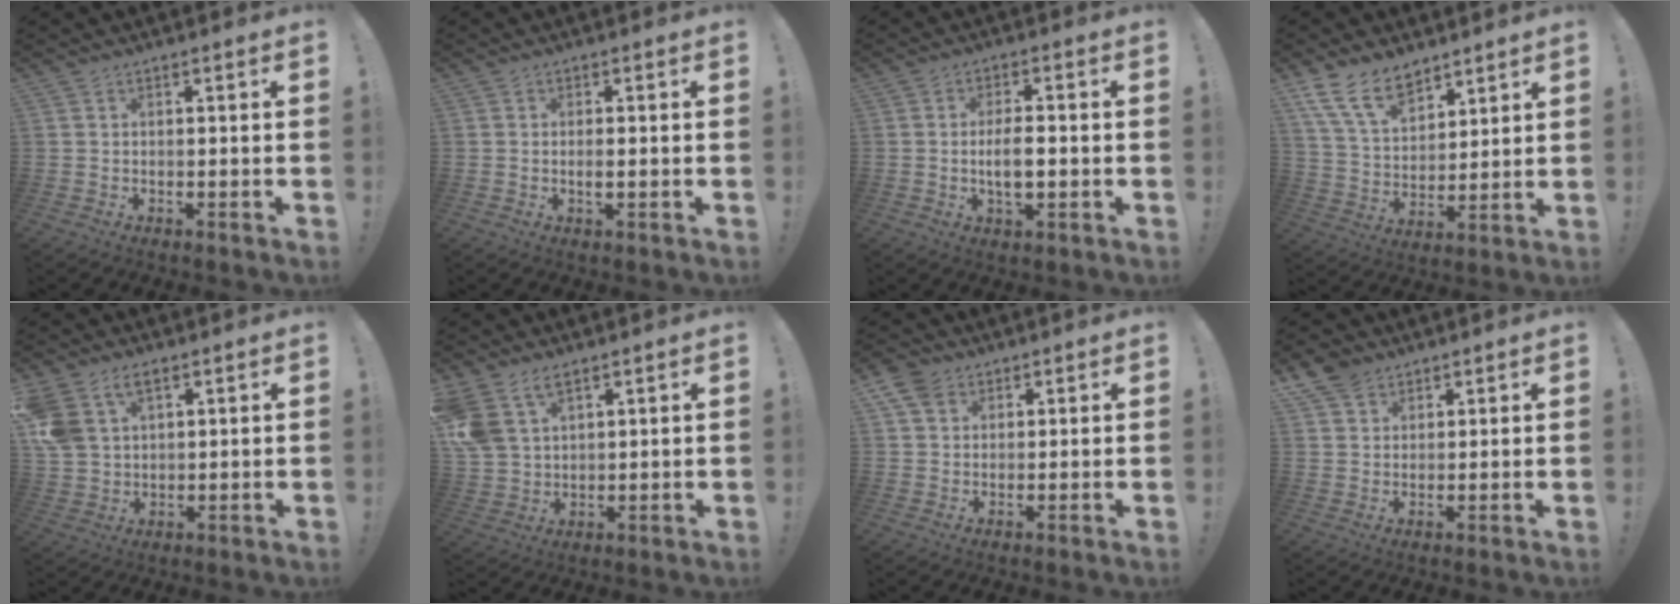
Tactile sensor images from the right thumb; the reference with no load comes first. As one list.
[{"total": 2.0, "force": [-0.4, 0.5, 1.9], "torque": [-0.025, -0.002, -0.007]}, {"total": 6.4, "force": [-0.8, 2.6, 5.8], "torque": [-0.098, -0.002, -0.019]}, {"total": 13.8, "force": [9.6, 7.3, 6.7], "torque": [-0.130, -0.050, 0.184]}, {"total": 9.8, "force": [5.1, 6.4, 5.4], "torque": [-0.117, -0.015, 0.101]}, {"total": 9.8, "force": [6.1, 6.1, 4.6], "torque": [-0.099, -0.024, 0.127]}, {"total": 6.9, "force": [3.8, 5.0, 2.9], "torque": [-0.049, -0.012, 0.075]}, {"total": 6.3, "force": [4.5, 4.1, 1.6], "torque": [-0.024, -0.025, 0.087]}]